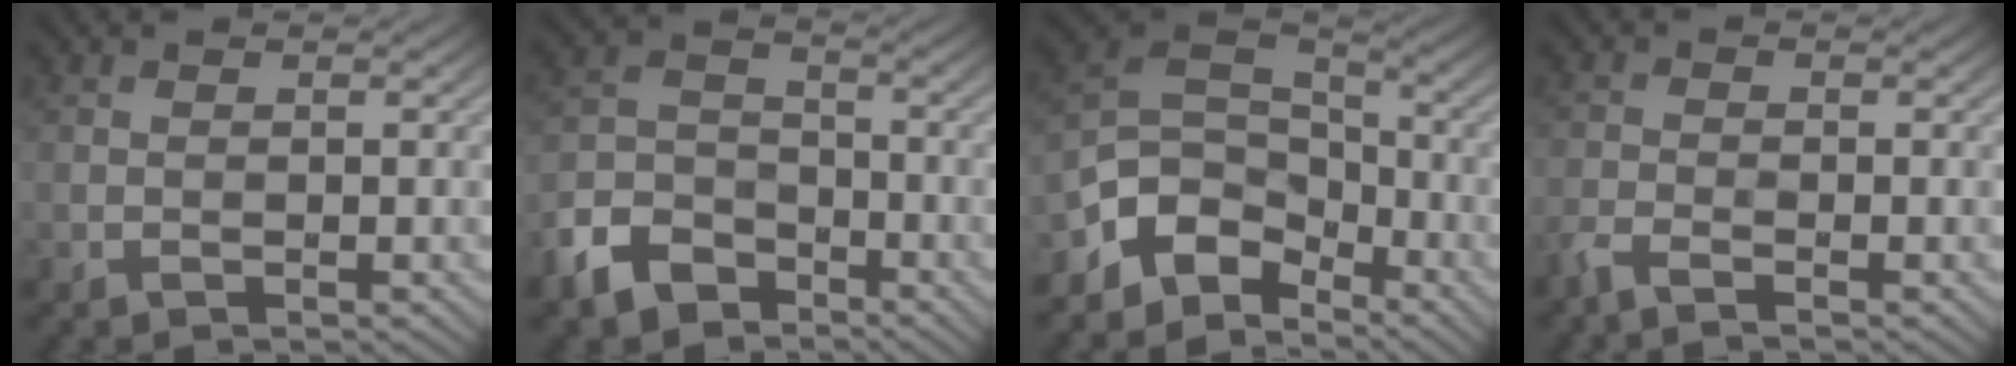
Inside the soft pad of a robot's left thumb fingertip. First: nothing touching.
{"total": 8.2, "force": [-5.5, 4.8, 3.5], "torque": [-0.089, -0.015, -0.121]}
{"total": 8.4, "force": [-5.0, 5.5, 4.0], "torque": [-0.090, -0.002, -0.103]}
{"total": 2.7, "force": [-2.3, 0.6, 1.3], "torque": [-0.037, -0.011, -0.049]}